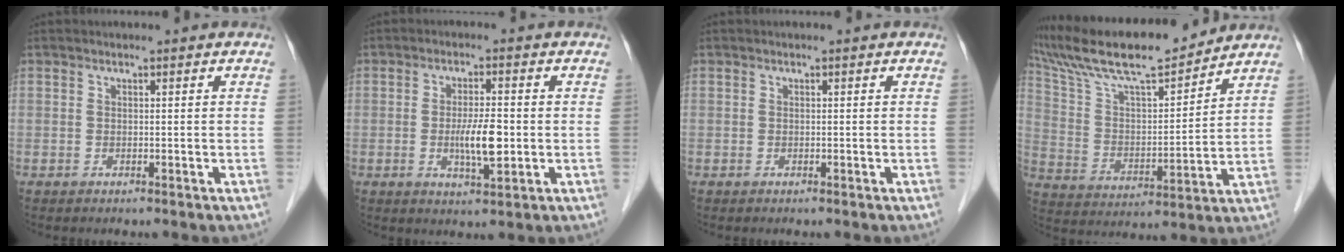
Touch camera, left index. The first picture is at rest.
{"total": 5.4, "force": [-0.7, 1.1, 5.2], "torque": [-0.100, -0.007, -0.009]}
{"total": 0.0}
{"total": 17.6, "force": [15.6, 2.0, 7.9], "torque": [-0.157, 0.015, 0.280]}